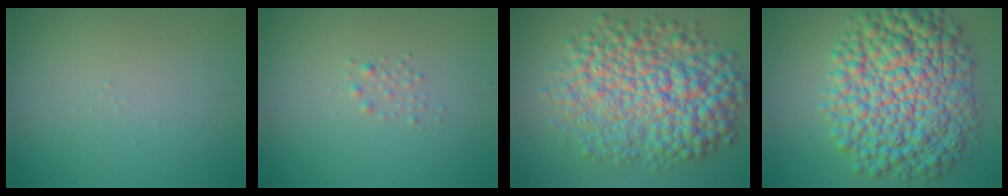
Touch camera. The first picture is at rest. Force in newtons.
{"total": 0.8, "press": 0.8, "slide": 0.1}
{"total": 11.2, "press": 11.2, "slide": 0.2}
{"total": 12.9, "press": 12.9, "slide": 0.1}